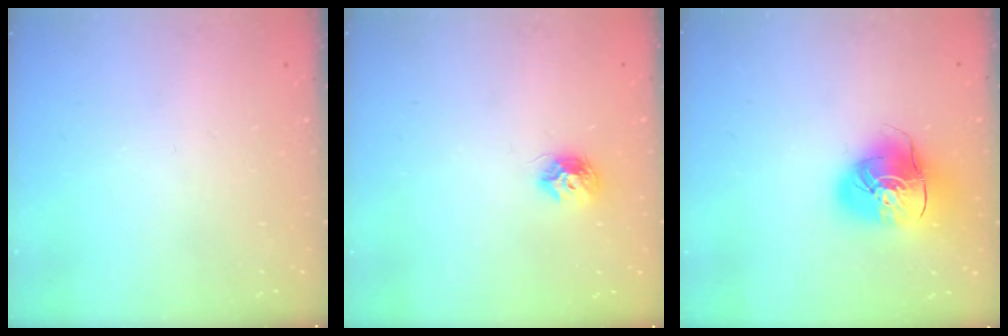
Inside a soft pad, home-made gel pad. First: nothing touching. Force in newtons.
{"total": 8.0, "press": 8.0, "slide": 0.5}
{"total": 13.4, "press": 13.3, "slide": 2.0}